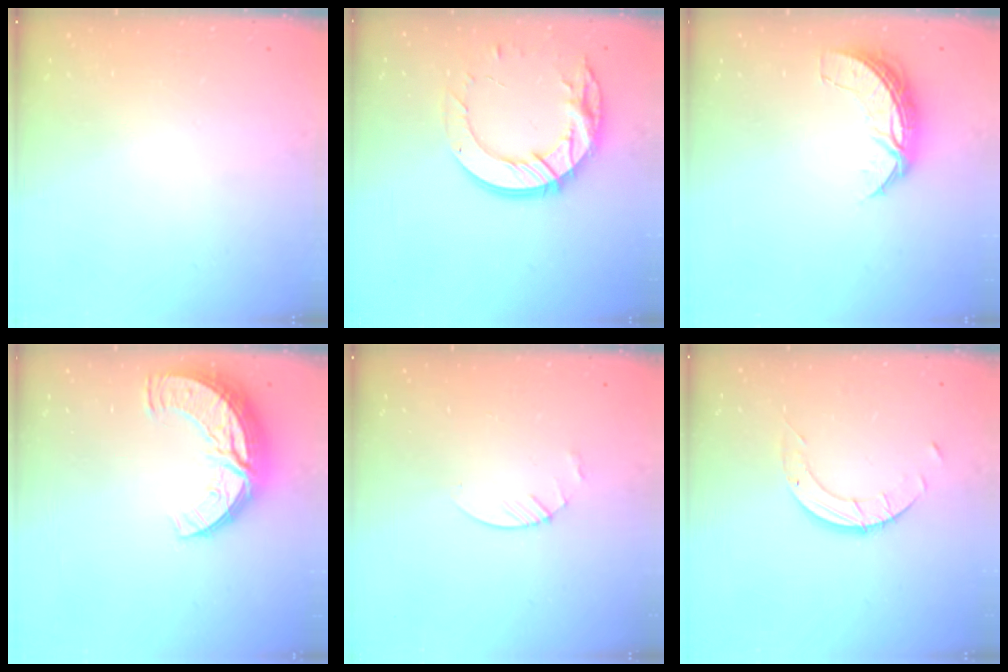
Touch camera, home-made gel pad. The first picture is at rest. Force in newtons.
{"total": 16.4, "press": 16.4, "slide": 1.4}
{"total": 6.9, "press": 6.9, "slide": 0.6}
{"total": 11.6, "press": 11.5, "slide": 1.0}
{"total": 3.0, "press": 3.0, "slide": 0.3}
{"total": 5.6, "press": 5.6, "slide": 0.1}